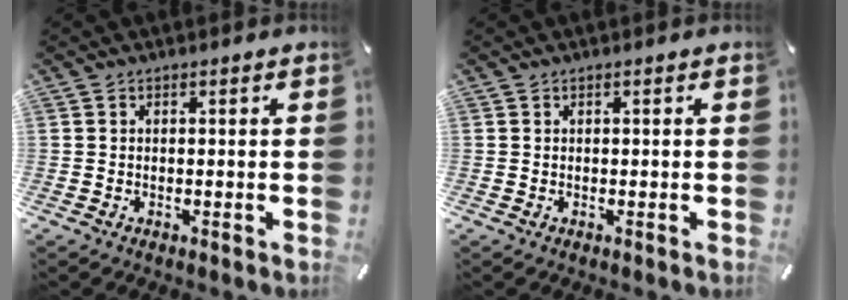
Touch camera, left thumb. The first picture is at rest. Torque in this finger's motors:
{"motor_torque": [-0.04, -0.04, 0.02, 0.06, 0.00]}